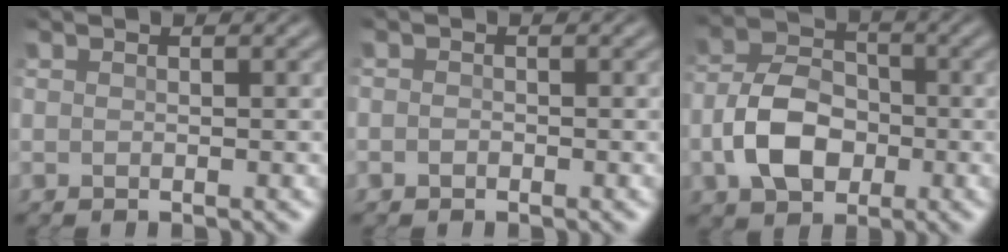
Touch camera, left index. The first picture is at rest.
{"total": 0.6, "force": [-0.3, 0.5, 0.2], "torque": [0.009, 0.002, -0.010]}
{"total": 6.2, "force": [-1.7, 4.2, 4.2], "torque": [-0.086, 0.010, -0.037]}